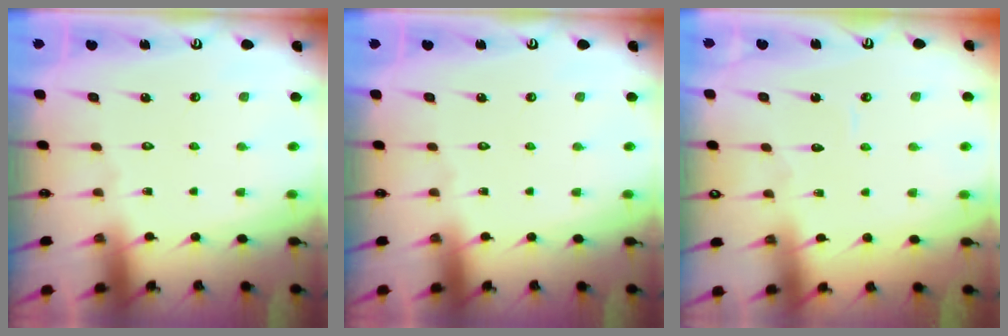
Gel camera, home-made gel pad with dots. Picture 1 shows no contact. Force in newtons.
{"total": 0.0}
{"total": 3.1, "press": 3.1, "slide": 0.3}